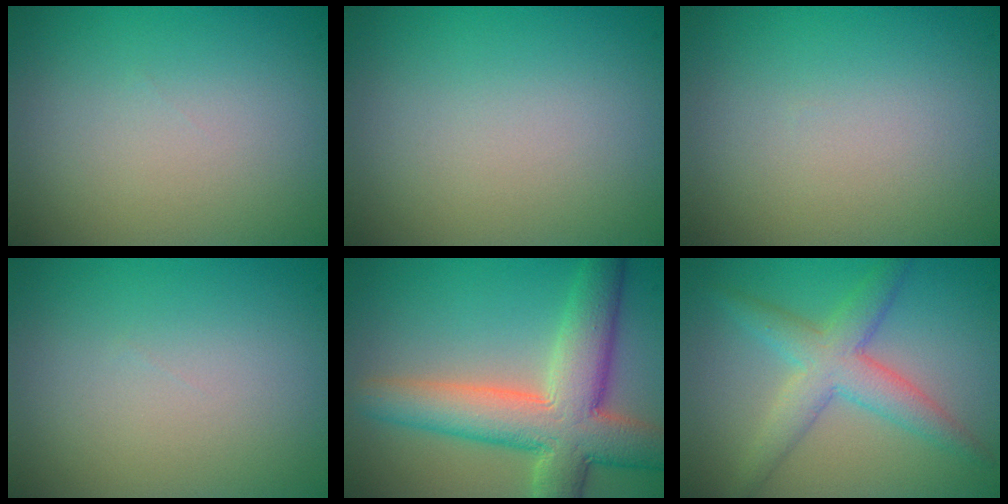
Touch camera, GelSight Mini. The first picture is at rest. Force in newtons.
{"total": 0.0}
{"total": 0.0}
{"total": 0.0}
{"total": 9.1, "press": 9.1, "slide": 0.6}
{"total": 4.4, "press": 4.4, "slide": 0.2}